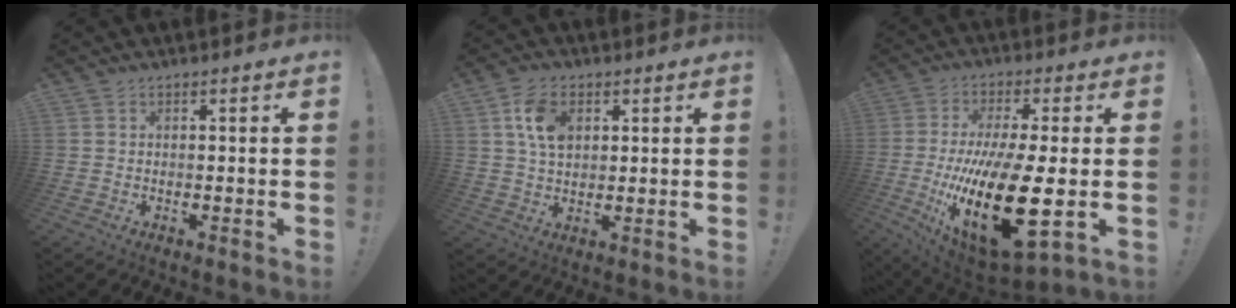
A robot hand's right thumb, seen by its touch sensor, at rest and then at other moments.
{"total": 9.2, "force": [2.9, 6.2, 6.2], "torque": [-0.105, 0.004, 0.057]}
{"total": 23.7, "force": [-4.5, 8.3, 21.8], "torque": [-0.421, -0.004, -0.067]}